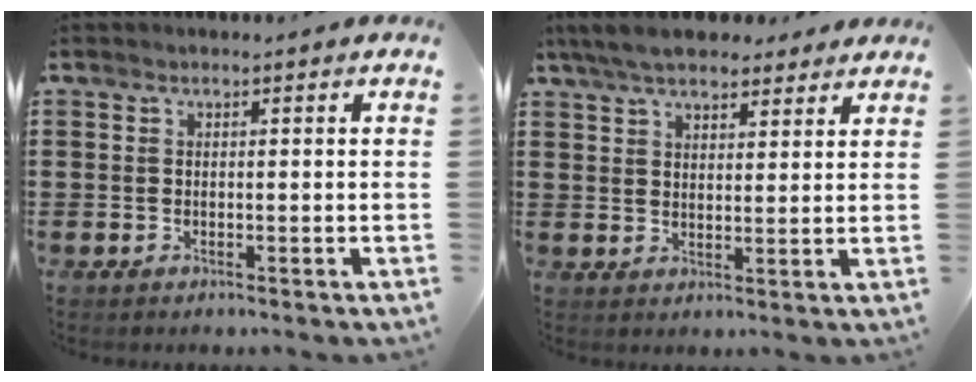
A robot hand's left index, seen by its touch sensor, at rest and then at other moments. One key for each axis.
{"total": 6.4, "fx": 5.5, "fy": 1.9, "fz": 2.6, "tx": -0.068, "ty": -0.004, "tz": 0.103}